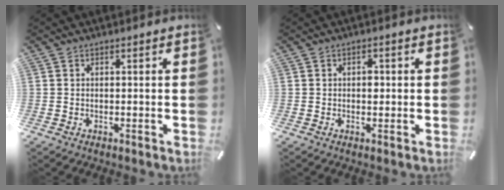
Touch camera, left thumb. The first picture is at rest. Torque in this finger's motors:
{"motor_torque": [0.27, 0.37, 0.24, -0.10, 0.00]}